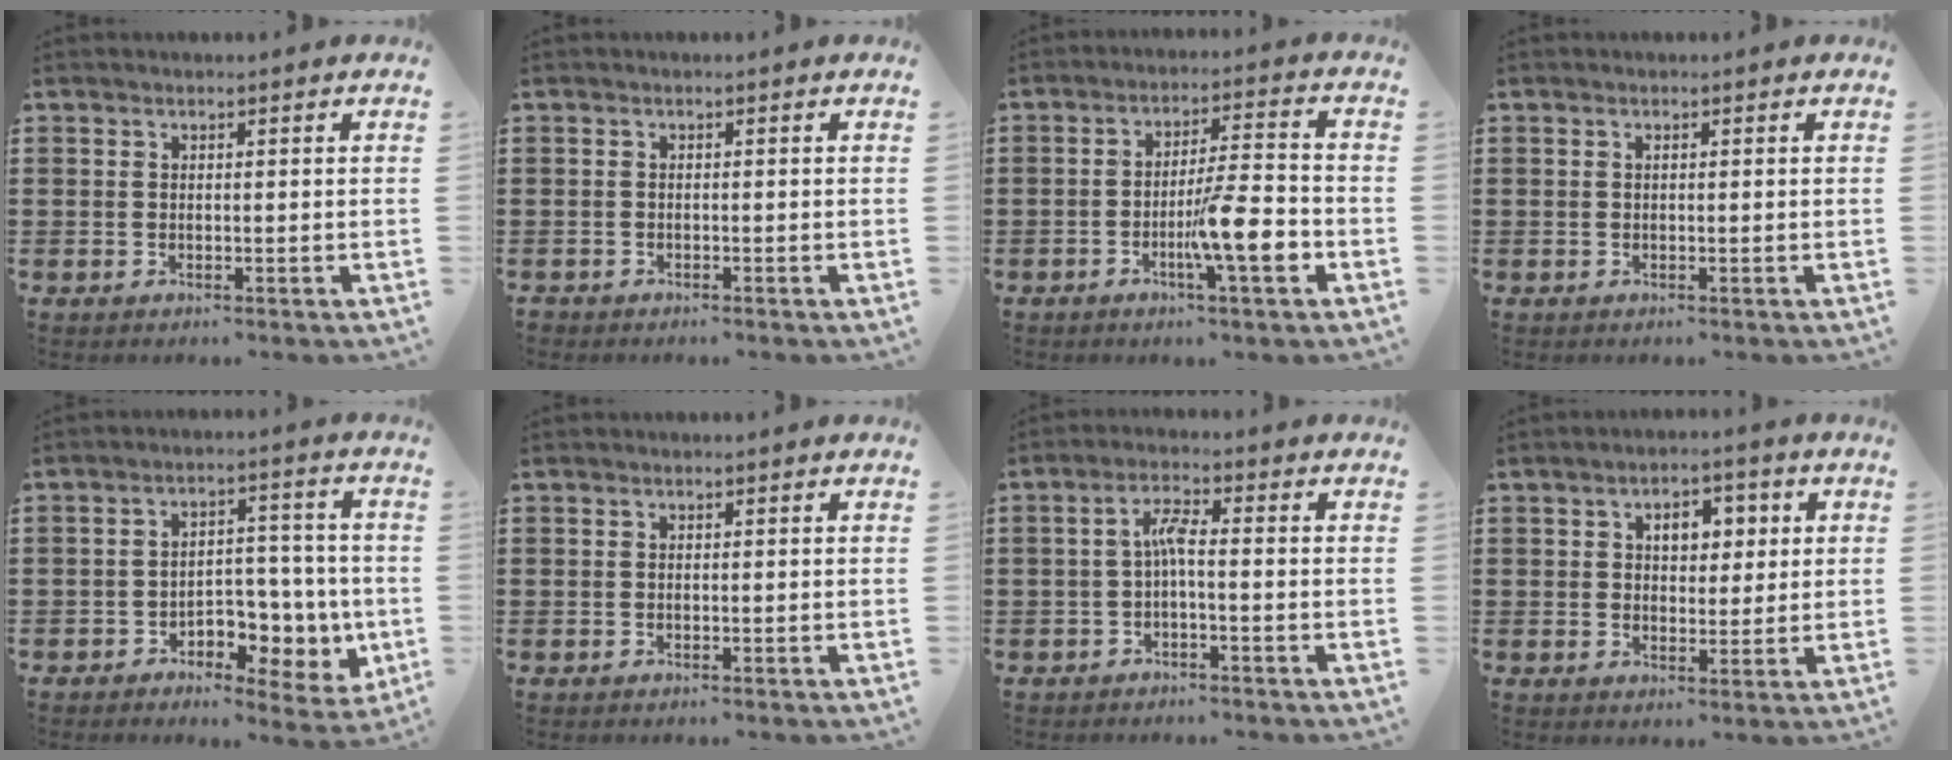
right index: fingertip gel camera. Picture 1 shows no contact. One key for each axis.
{"total": 0.7, "fx": -0.7, "fy": 0.2, "fz": 0.0, "tx": -0.001, "ty": 0.000, "tz": -0.016}
{"total": 9.5, "fx": -3.2, "fy": 1.3, "fz": 8.9, "tx": -0.156, "ty": -0.003, "tz": -0.054}
{"total": 0.0}
{"total": 5.8, "fx": -2.0, "fy": 4.5, "fz": 3.1, "tx": -0.046, "ty": 0.008, "tz": -0.037}
{"total": 0.0}
{"total": 3.6, "fx": -0.7, "fy": 0.6, "fz": 3.5, "tx": -0.067, "ty": 0.007, "tz": -0.015}
{"total": 4.7, "fx": 1.3, "fy": 3.1, "fz": 3.3, "tx": -0.051, "ty": 0.004, "tz": 0.014}